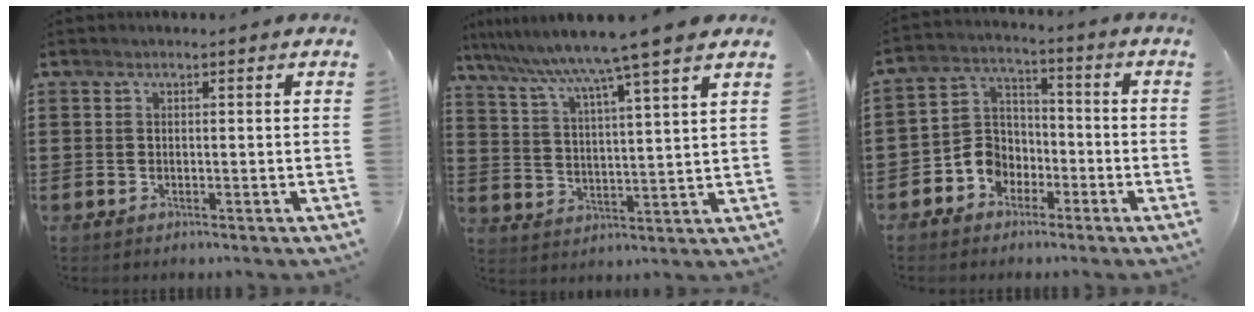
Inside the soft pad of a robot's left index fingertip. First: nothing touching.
{"total": 7.5, "force": [6.3, -2.0, 3.6], "torque": [-0.095, -0.047, 0.097]}
{"total": 6.0, "force": [-2.9, 5.0, 1.6], "torque": [-0.062, 0.005, -0.063]}